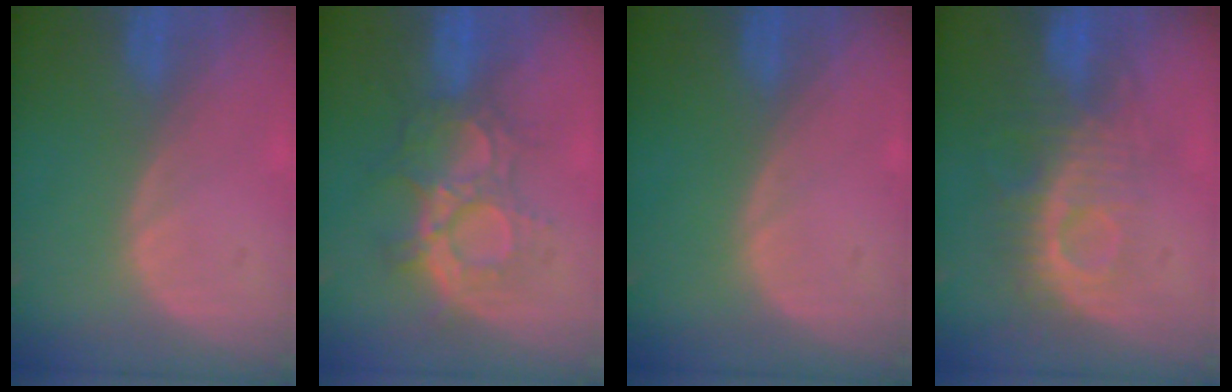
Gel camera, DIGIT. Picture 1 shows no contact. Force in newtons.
{"total": 8.8, "press": 8.5, "slide": 2.3}
{"total": 0.0}
{"total": 9.3, "press": 8.2, "slide": 4.4}